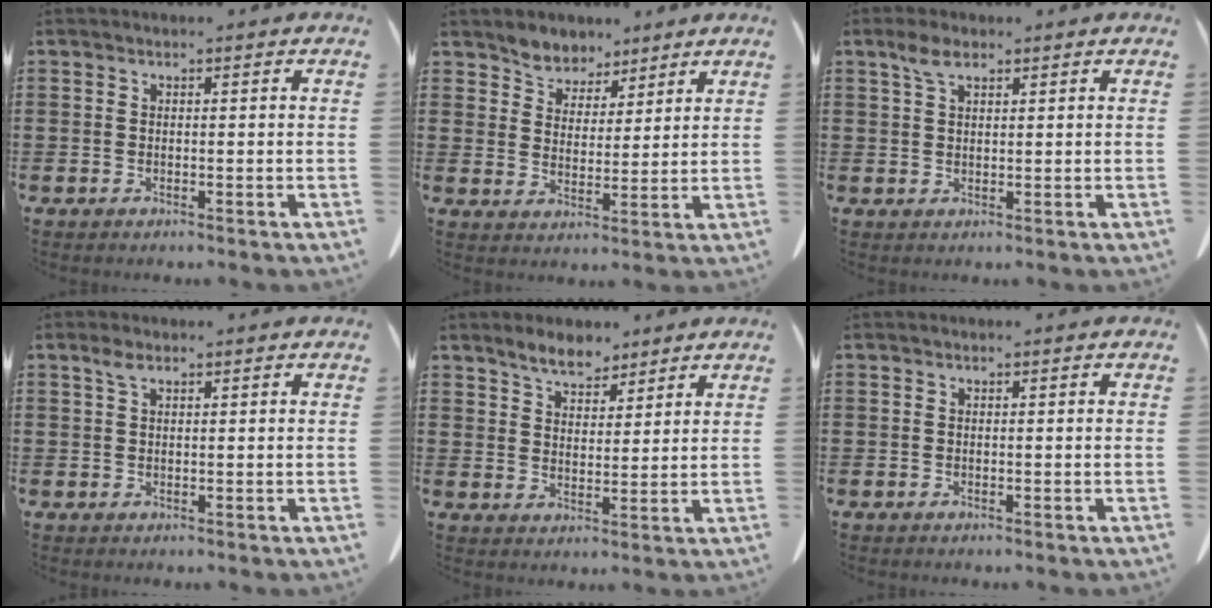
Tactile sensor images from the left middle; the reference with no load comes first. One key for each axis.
{"total": 4.6, "fx": 4.2, "fy": 1.9, "fz": -0.3, "tx": -0.019, "ty": -0.016, "tz": 0.078}
{"total": 3.1, "fx": 1.8, "fy": 1.2, "fz": 2.1, "tx": -0.049, "ty": 0.004, "tz": 0.033}
{"total": 1.6, "fx": 0.9, "fy": 0.6, "fz": 1.2, "tx": -0.029, "ty": 0.000, "tz": 0.016}
{"total": 5.0, "fx": 4.4, "fy": 1.9, "fz": 1.4, "tx": -0.034, "ty": -0.008, "tz": 0.082}
{"total": 0.0}